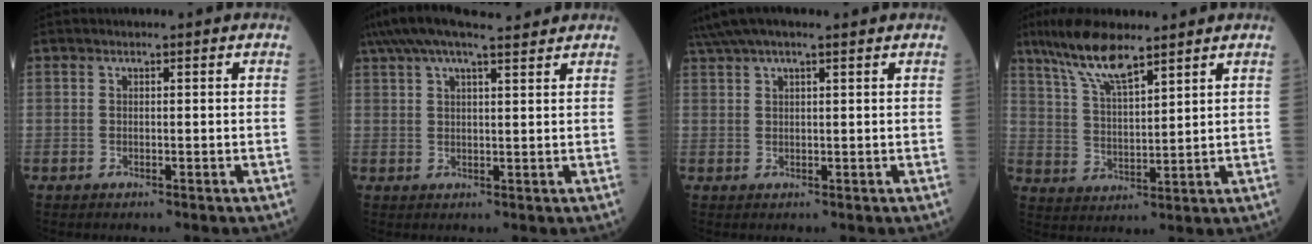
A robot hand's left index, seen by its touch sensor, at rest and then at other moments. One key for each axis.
{"total": 11.8, "fx": 10.0, "fy": 1.4, "fz": 6.1, "tx": -0.116, "ty": 0.046, "tz": 0.157}
{"total": 7.9, "fx": 6.5, "fy": 0.7, "fz": 4.6, "tx": -0.085, "ty": 0.051, "tz": 0.102}
{"total": 9.5, "fx": 7.1, "fy": 1.6, "fz": 6.1, "tx": -0.125, "ty": 0.010, "tz": 0.137}